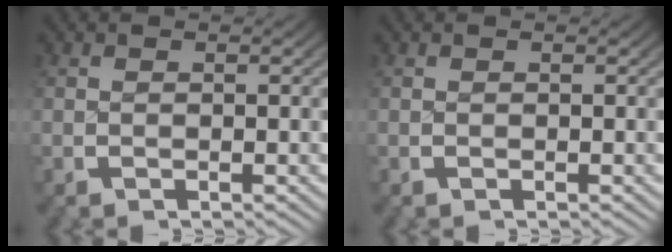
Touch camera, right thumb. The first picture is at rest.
{"total": 0.0}